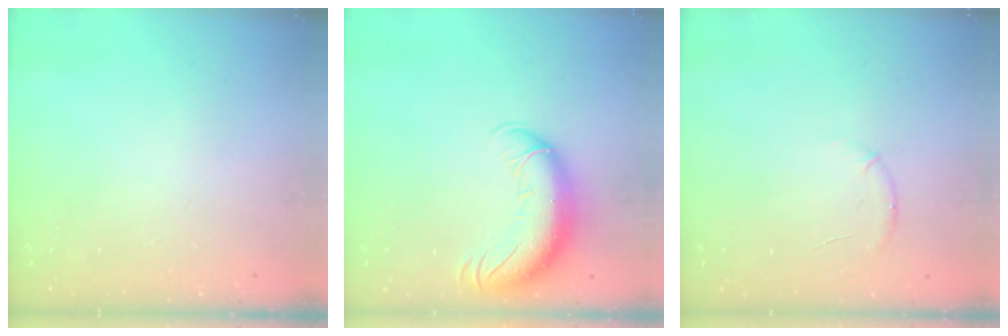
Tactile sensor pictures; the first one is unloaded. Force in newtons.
{"total": 13.4, "press": 13.0, "slide": 3.1}
{"total": 5.8, "press": 5.4, "slide": 2.2}